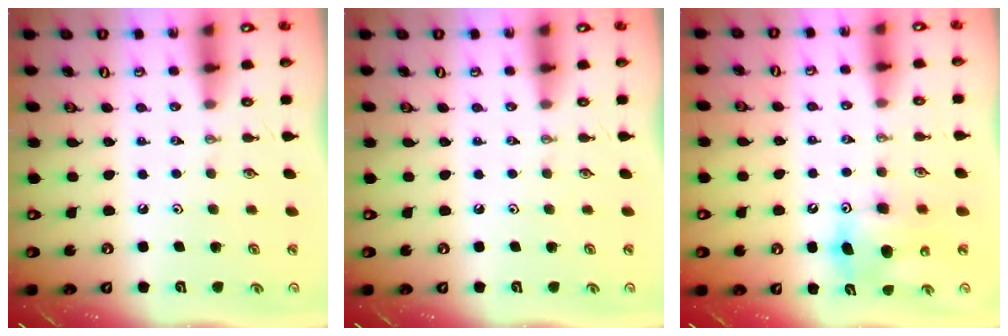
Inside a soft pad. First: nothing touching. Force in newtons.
{"total": 0.0}
{"total": 8.4, "press": 8.3, "slide": 1.3}